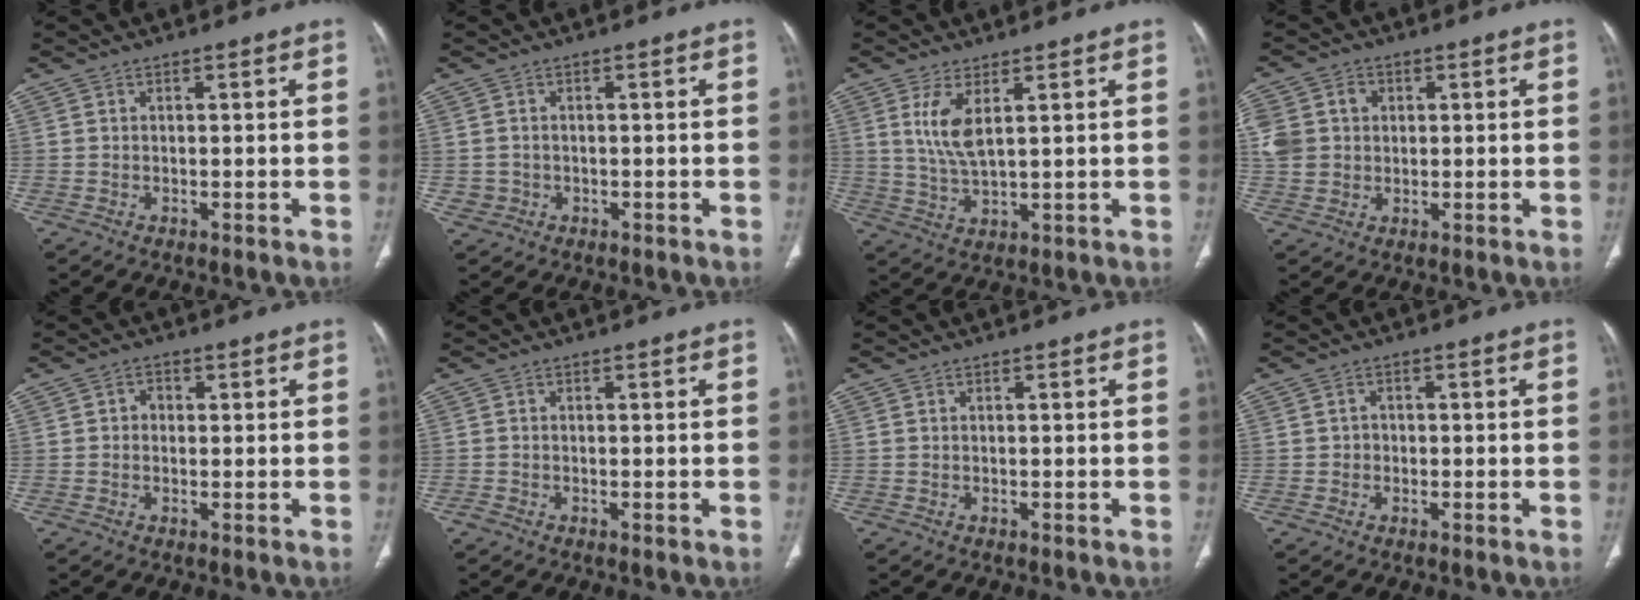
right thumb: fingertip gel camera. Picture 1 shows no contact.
{"total": 2.1, "force": [-0.4, 2.0, 0.4], "torque": [0.003, 0.008, -0.001]}
{"total": 6.3, "force": [2.4, 2.2, 5.5], "torque": [-0.118, -0.017, 0.059]}
{"total": 9.9, "force": [2.0, 8.5, 4.7], "torque": [-0.102, 0.014, 0.044]}
{"total": 2.0, "force": [0.3, 1.7, 1.0], "torque": [-0.004, 0.004, 0.000]}
{"total": 0.9, "force": [-0.4, 0.5, 0.6], "torque": [-0.010, -0.002, -0.010]}
{"total": 0.0}
{"total": 1.5, "force": [-0.4, 1.5, 0.3], "torque": [0.007, 0.008, -0.009]}